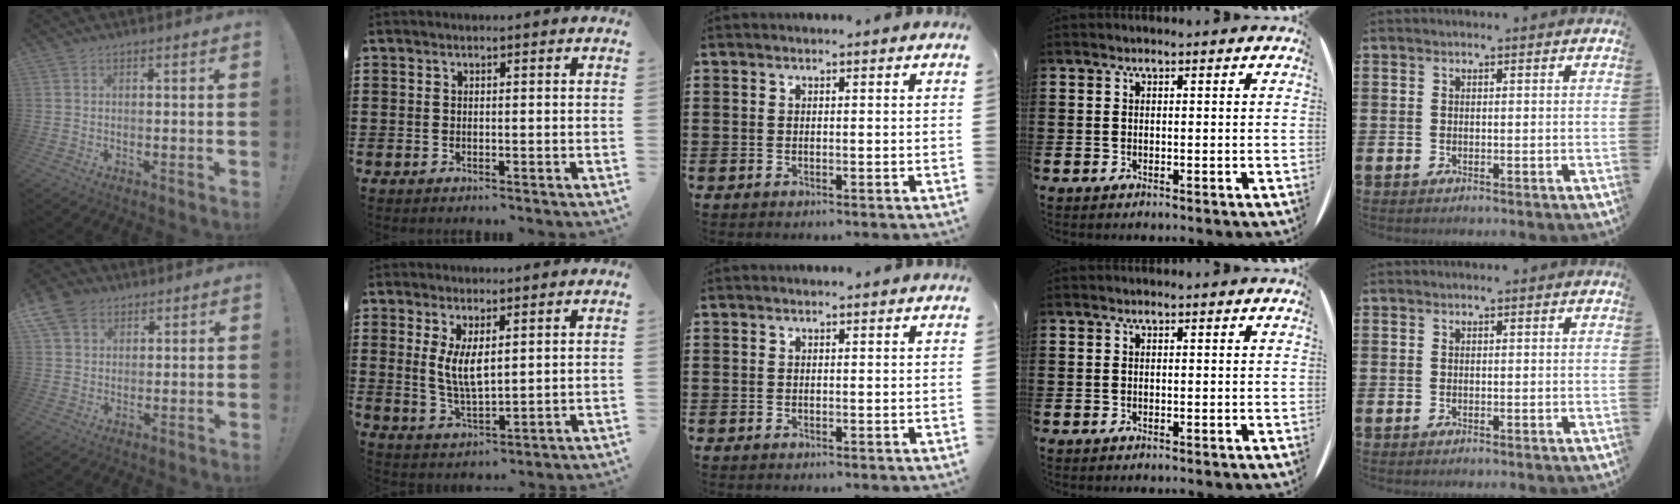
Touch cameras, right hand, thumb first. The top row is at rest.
{"thumb": {"total": 8.2, "force": [4.4, 6.0, 3.4], "torque": [-0.057, -0.014, 0.090]}, "index": {"total": 5.2, "force": [1.3, 2.1, 4.6], "torque": [-0.084, 0.001, 0.022]}}